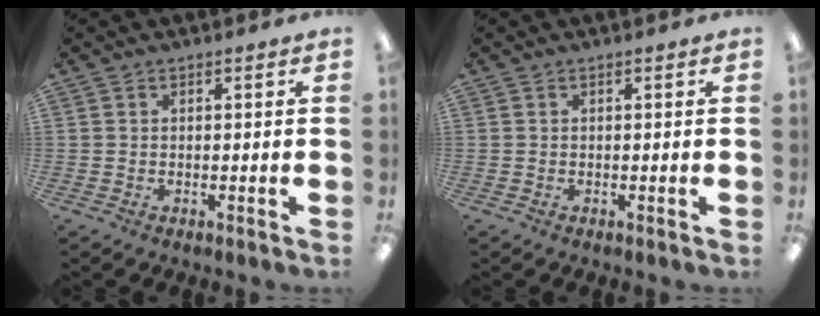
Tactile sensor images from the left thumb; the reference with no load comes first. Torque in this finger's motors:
{"motor_torque": [0.00, 0.00, 0.15, -0.07, 0.00]}